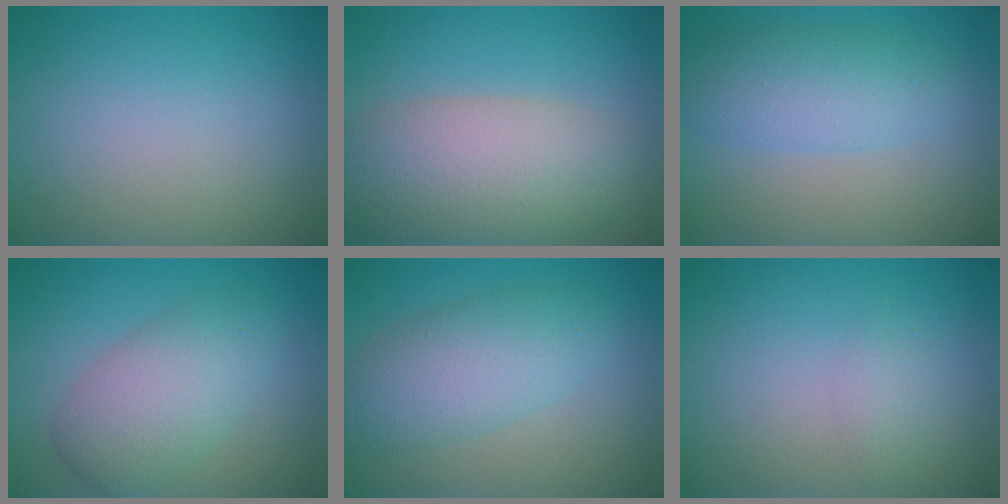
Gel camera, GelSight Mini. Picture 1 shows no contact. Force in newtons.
{"total": 8.2, "press": 8.2, "slide": 0.3}
{"total": 4.5, "press": 4.5, "slide": 0.2}
{"total": 5.2, "press": 5.2, "slide": 0.1}
{"total": 5.1, "press": 5.1, "slide": 0.2}
{"total": 1.3, "press": 1.3, "slide": 0.0}